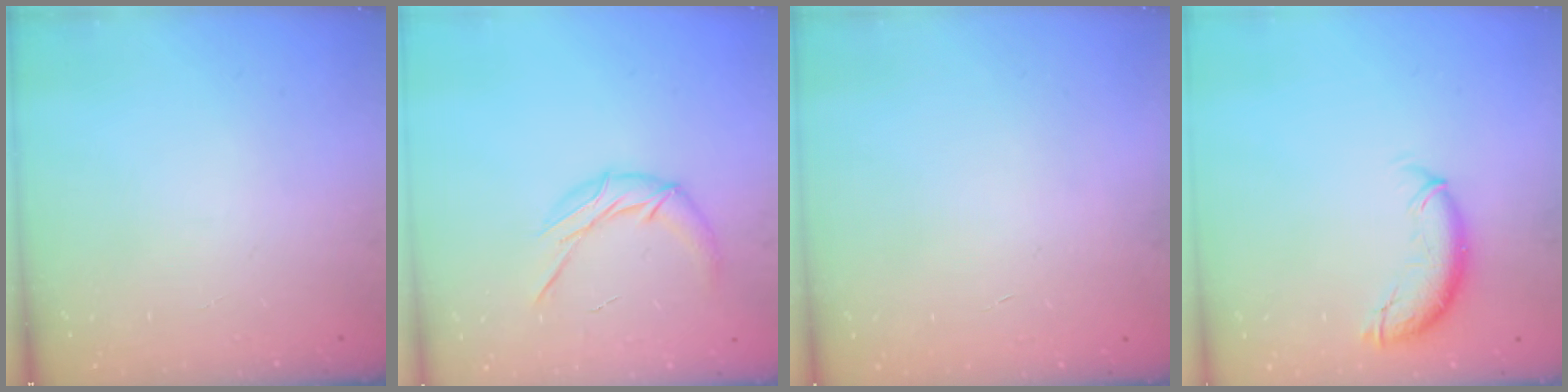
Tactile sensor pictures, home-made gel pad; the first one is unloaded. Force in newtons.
{"total": 10.4, "press": 10.4, "slide": 1.0}
{"total": 0.0}
{"total": 9.6, "press": 9.6, "slide": 0.5}